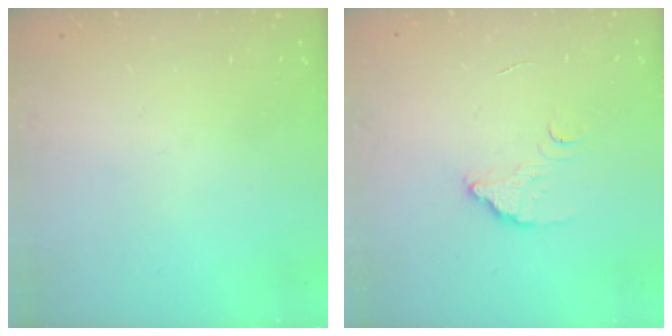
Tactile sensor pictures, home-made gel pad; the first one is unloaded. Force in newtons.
{"total": 3.3, "press": 3.3, "slide": 0.2}